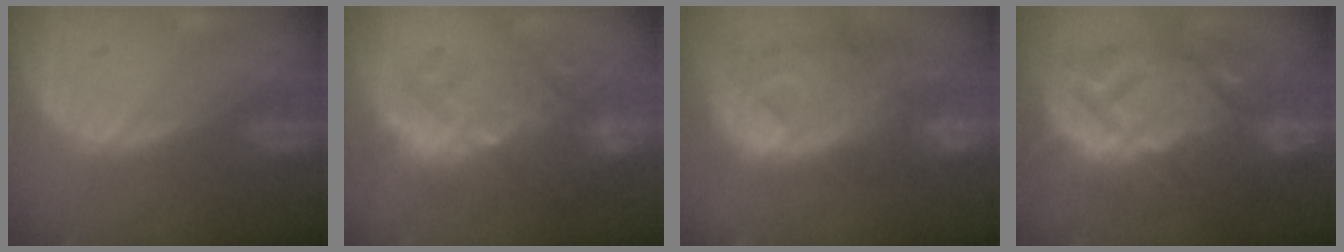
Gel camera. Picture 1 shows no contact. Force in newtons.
{"total": 10.5, "press": 9.6, "slide": 4.1}
{"total": 12.0, "press": 10.3, "slide": 6.0}
{"total": 14.0, "press": 13.9, "slide": 1.4}